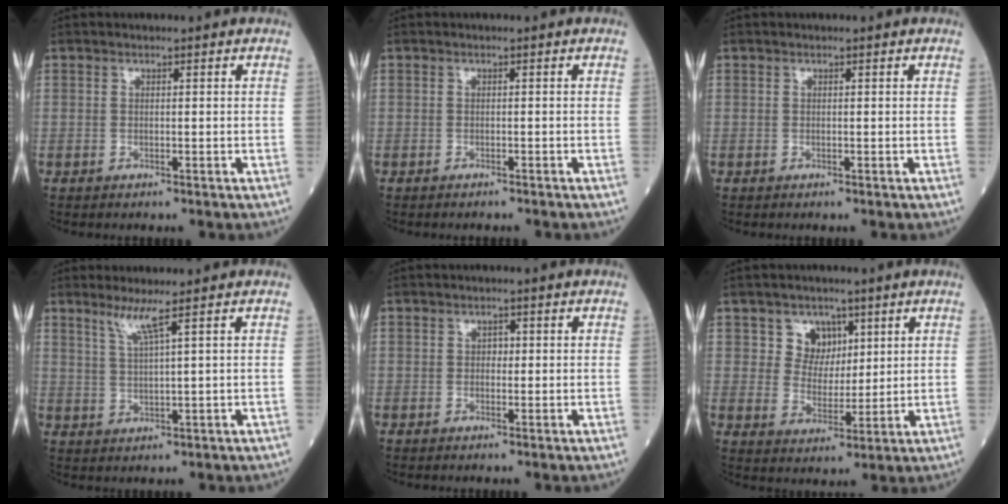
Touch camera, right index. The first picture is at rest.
{"total": 1.2, "force": [-1.2, 0.2, 0.3], "torque": [-0.009, -0.003, -0.015]}
{"total": 0.0}
{"total": 3.5, "force": [2.2, -1.0, 2.5], "torque": [-0.055, -0.008, 0.048]}
{"total": 0.6, "force": [0.0, 0.5, 0.4], "torque": [-0.004, 0.002, -0.001]}
{"total": 5.3, "force": [2.8, 4.4, 1.2], "torque": [-0.018, 0.006, 0.052]}